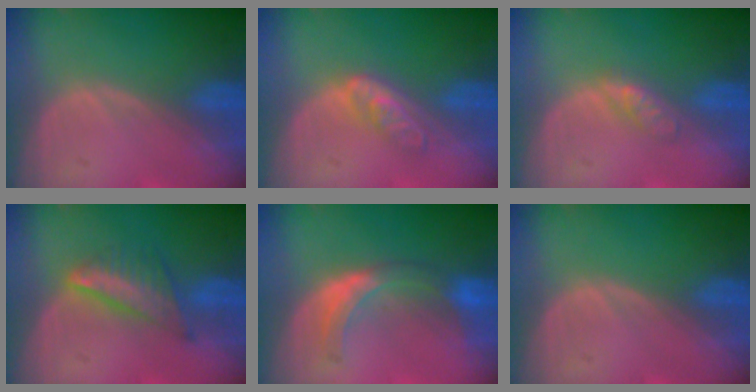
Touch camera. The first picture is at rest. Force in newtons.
{"total": 4.6, "press": 3.9, "slide": 2.5}
{"total": 2.7, "press": 2.7, "slide": 0.3}
{"total": 6.5, "press": 5.8, "slide": 2.9}
{"total": 5.9, "press": 5.9, "slide": 0.6}
{"total": 0.0}